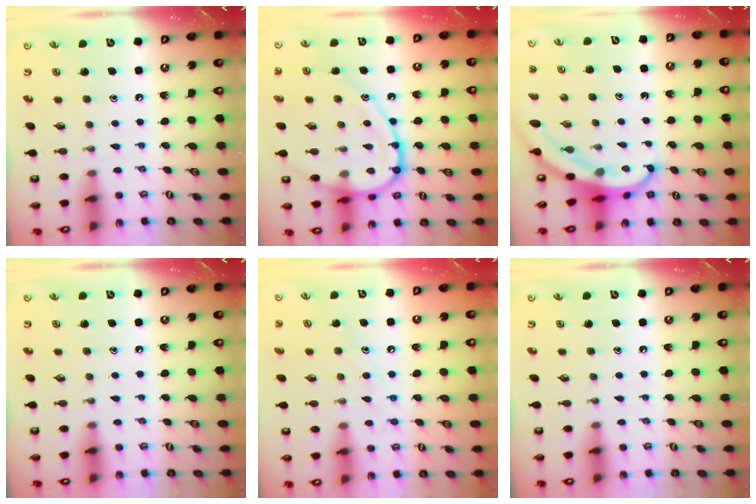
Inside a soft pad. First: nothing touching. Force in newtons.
{"total": 16.0, "press": 16.0, "slide": 1.5}
{"total": 7.7, "press": 7.6, "slide": 0.8}
{"total": 0.0}
{"total": 7.9, "press": 7.9, "slide": 0.6}
{"total": 0.0}